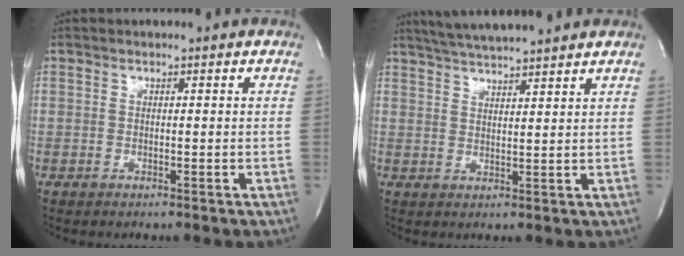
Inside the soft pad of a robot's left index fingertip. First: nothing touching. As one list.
[{"total": 10.0, "force": [9.0, 0.1, 4.3], "torque": [-0.079, 0.020, 0.136]}]